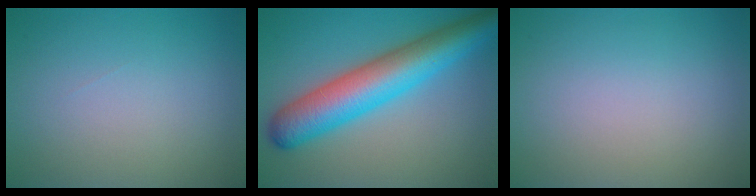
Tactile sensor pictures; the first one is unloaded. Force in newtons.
{"total": 9.0, "press": 9.0, "slide": 0.2}
{"total": 0.0}